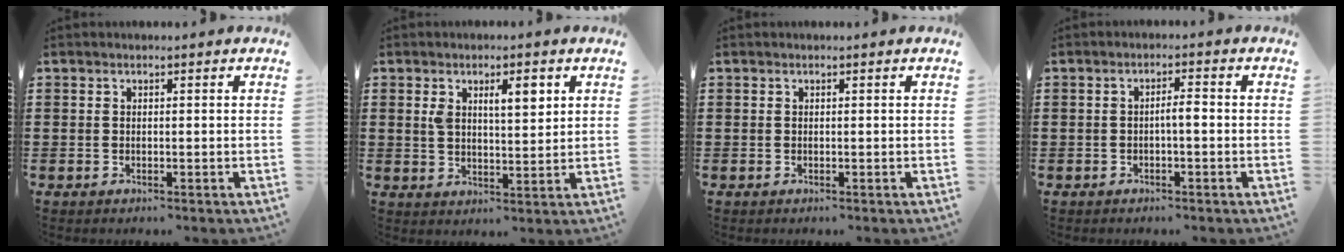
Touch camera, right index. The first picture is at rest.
{"total": 4.9, "force": [2.0, 1.9, 4.1], "torque": [-0.070, 0.000, 0.030]}
{"total": 0.0}
{"total": 2.1, "force": [-0.6, 0.2, 2.0], "torque": [-0.036, 0.002, -0.013]}